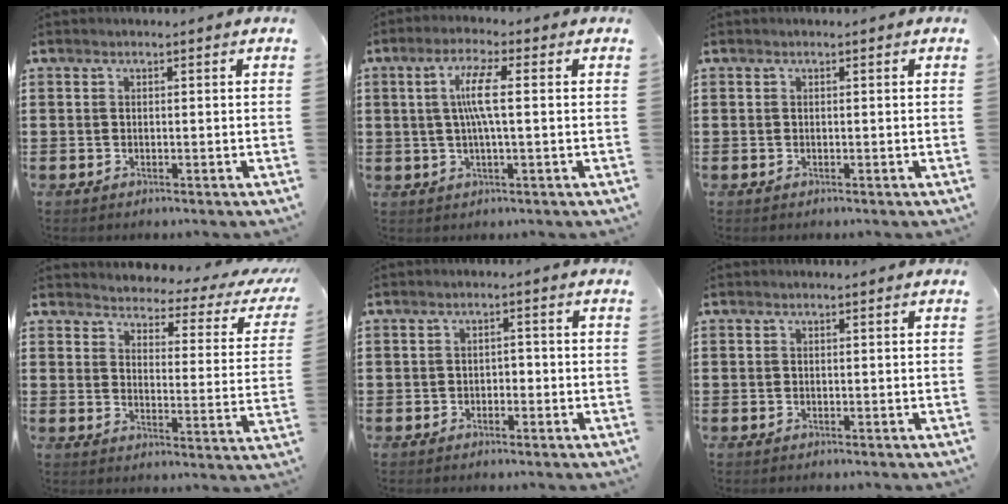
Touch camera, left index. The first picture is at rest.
{"total": 5.7, "force": [0.5, 1.0, 5.6], "torque": [-0.115, 0.001, 0.002]}
{"total": 0.0}
{"total": 2.6, "force": [2.5, 0.6, 0.6], "torque": [-0.025, -0.027, 0.033]}
{"total": 1.5, "force": [-1.1, 0.9, 0.5], "torque": [-0.015, 0.003, -0.026]}
{"total": 0.0}